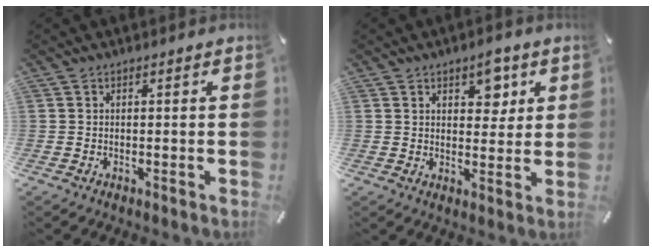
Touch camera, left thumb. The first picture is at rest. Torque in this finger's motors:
{"motor_torque": [0.33, -0.36, 0.32, 0.09, -0.05]}